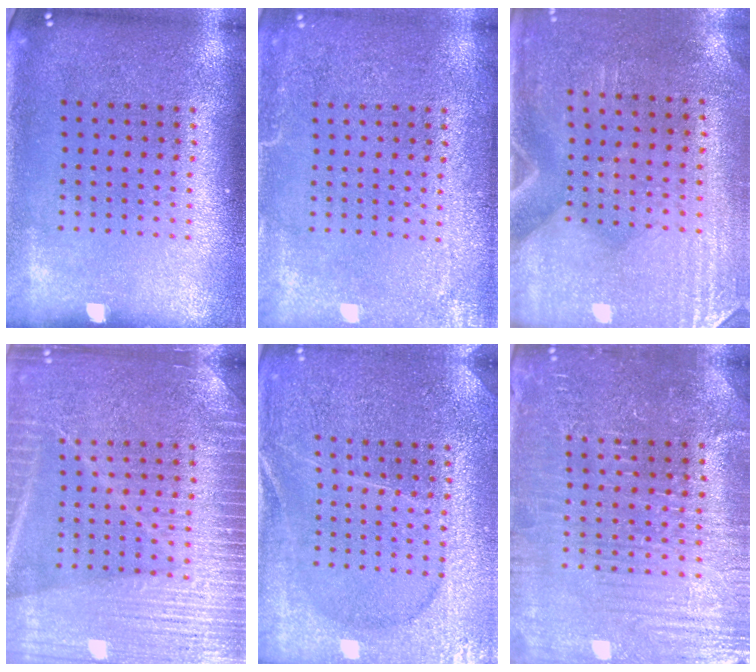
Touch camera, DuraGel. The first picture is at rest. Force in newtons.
{"total": 2.8, "press": 2.8, "slide": 0.3}
{"total": 2.9, "press": 2.5, "slide": 1.5}
{"total": 6.1, "press": 6.1, "slide": 0.9}
{"total": 3.3, "press": 3.2, "slide": 0.6}
{"total": 4.0, "press": 3.9, "slide": 0.9}